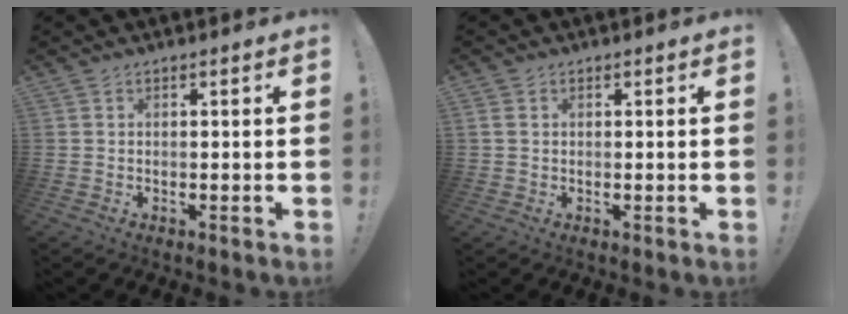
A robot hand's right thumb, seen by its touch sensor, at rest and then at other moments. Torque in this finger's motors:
{"motor_torque": [-0.04, -0.12, -0.02, -0.04, 0.01]}